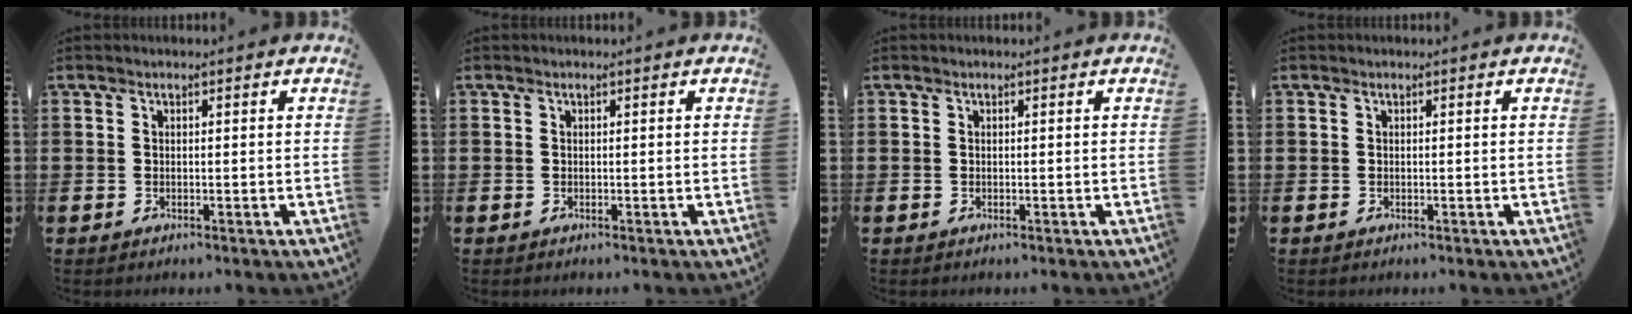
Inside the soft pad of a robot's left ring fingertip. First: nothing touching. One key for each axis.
{"total": 0.0}
{"total": 0.0}
{"total": 0.0}